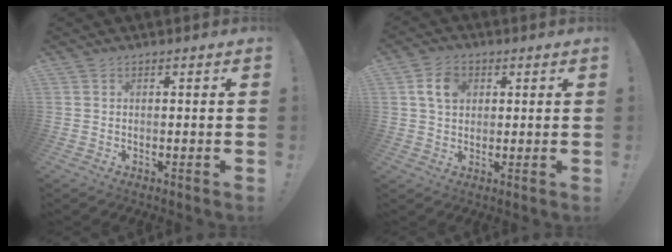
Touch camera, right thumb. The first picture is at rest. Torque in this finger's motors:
{"motor_torque": [0.91, 1.16, 0.56, 0.09, 0.00]}